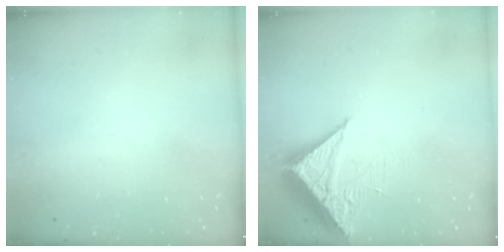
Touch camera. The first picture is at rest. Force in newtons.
{"total": 7.7, "press": 7.7, "slide": 0.5}